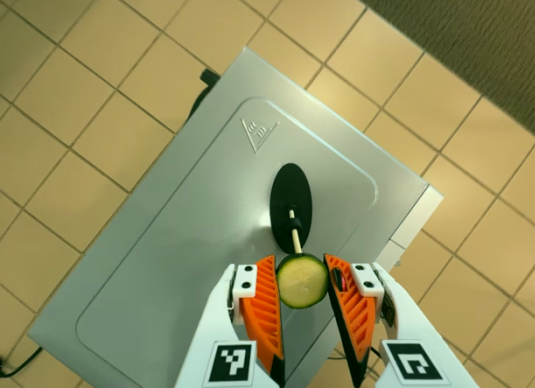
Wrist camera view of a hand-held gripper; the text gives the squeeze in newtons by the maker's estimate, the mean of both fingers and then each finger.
{"total": 8.7, "left": 8.8, "right": 8.6}